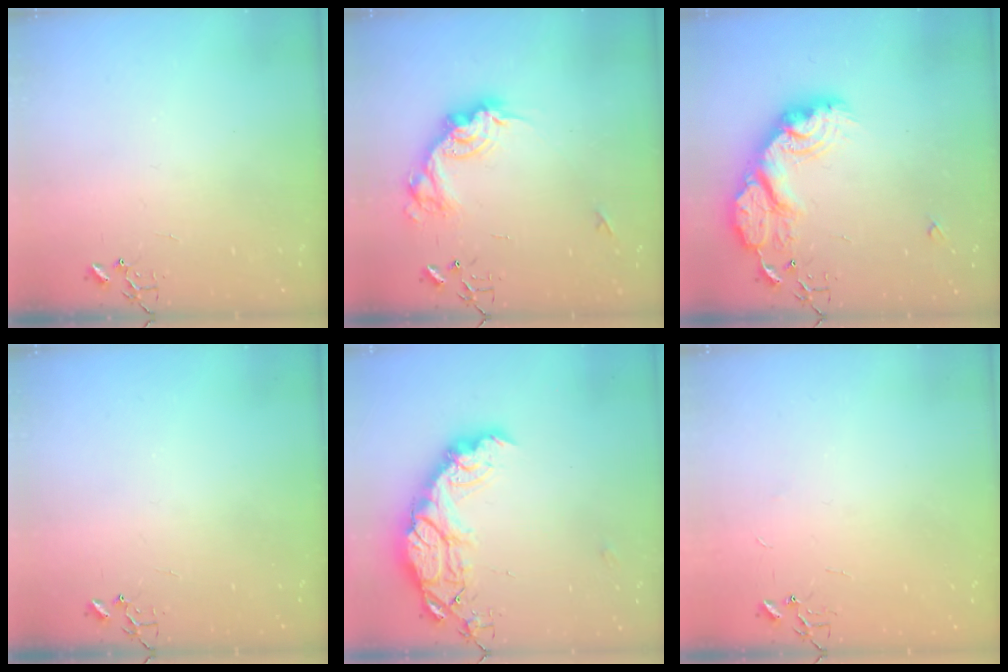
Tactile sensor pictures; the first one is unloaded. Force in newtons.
{"total": 17.6, "press": 17.6, "slide": 1.0}
{"total": 22.6, "press": 22.5, "slide": 1.9}
{"total": 0.0}
{"total": 19.2, "press": 19.1, "slide": 1.5}
{"total": 2.4, "press": 2.4, "slide": 0.3}